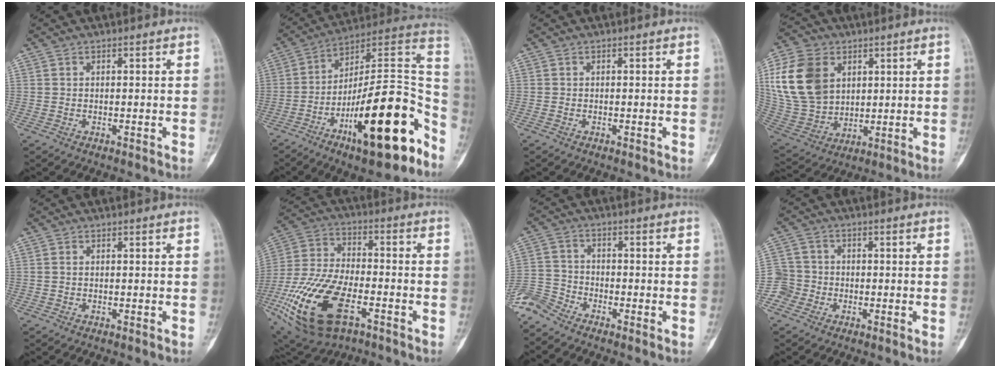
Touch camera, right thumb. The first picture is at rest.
{"total": 24.9, "force": [-11.3, 7.6, 20.9], "torque": [-0.261, 0.080, -0.172]}
{"total": 0.0}
{"total": 17.4, "force": [5.2, 12.8, 10.6], "torque": [-0.199, -0.005, 0.113]}
{"total": 0.0}
{"total": 22.0, "force": [-8.9, 11.0, 16.9], "torque": [-0.363, 0.014, -0.154]}
{"total": 5.3, "force": [-5.1, 1.3, 0.8], "torque": [-0.026, 0.010, -0.115]}
{"total": 4.3, "force": [-1.9, 3.9, 0.1], "torque": [0.021, 0.015, -0.045]}